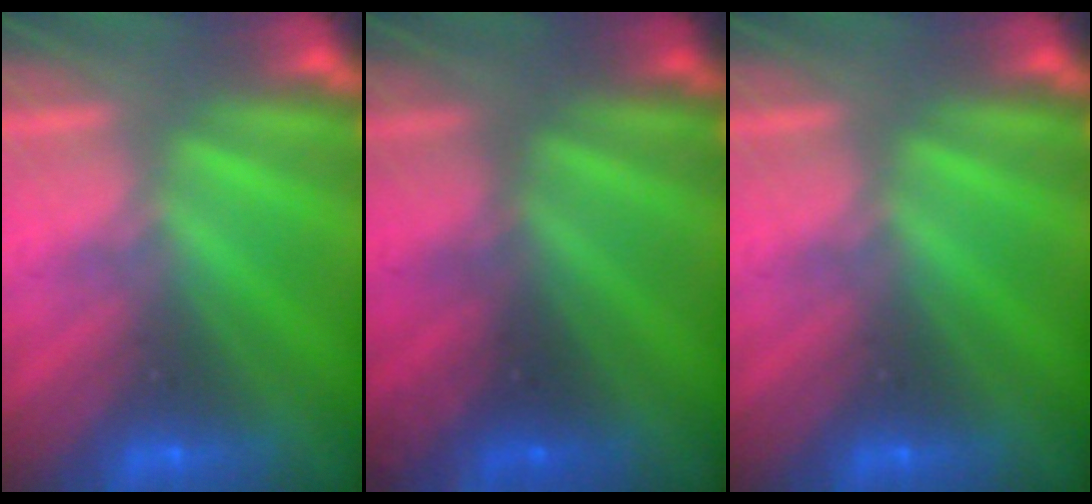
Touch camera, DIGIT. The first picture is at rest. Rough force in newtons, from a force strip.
{"total": 2.4}
{"total": 0.0}